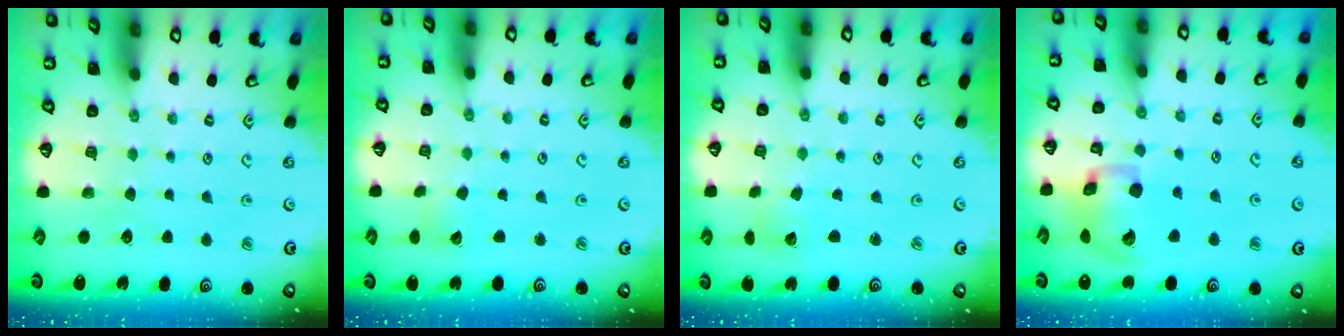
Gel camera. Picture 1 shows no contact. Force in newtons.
{"total": 2.7, "press": 2.7, "slide": 0.3}
{"total": 2.1, "press": 2.1, "slide": 0.2}
{"total": 14.3, "press": 14.2, "slide": 2.3}